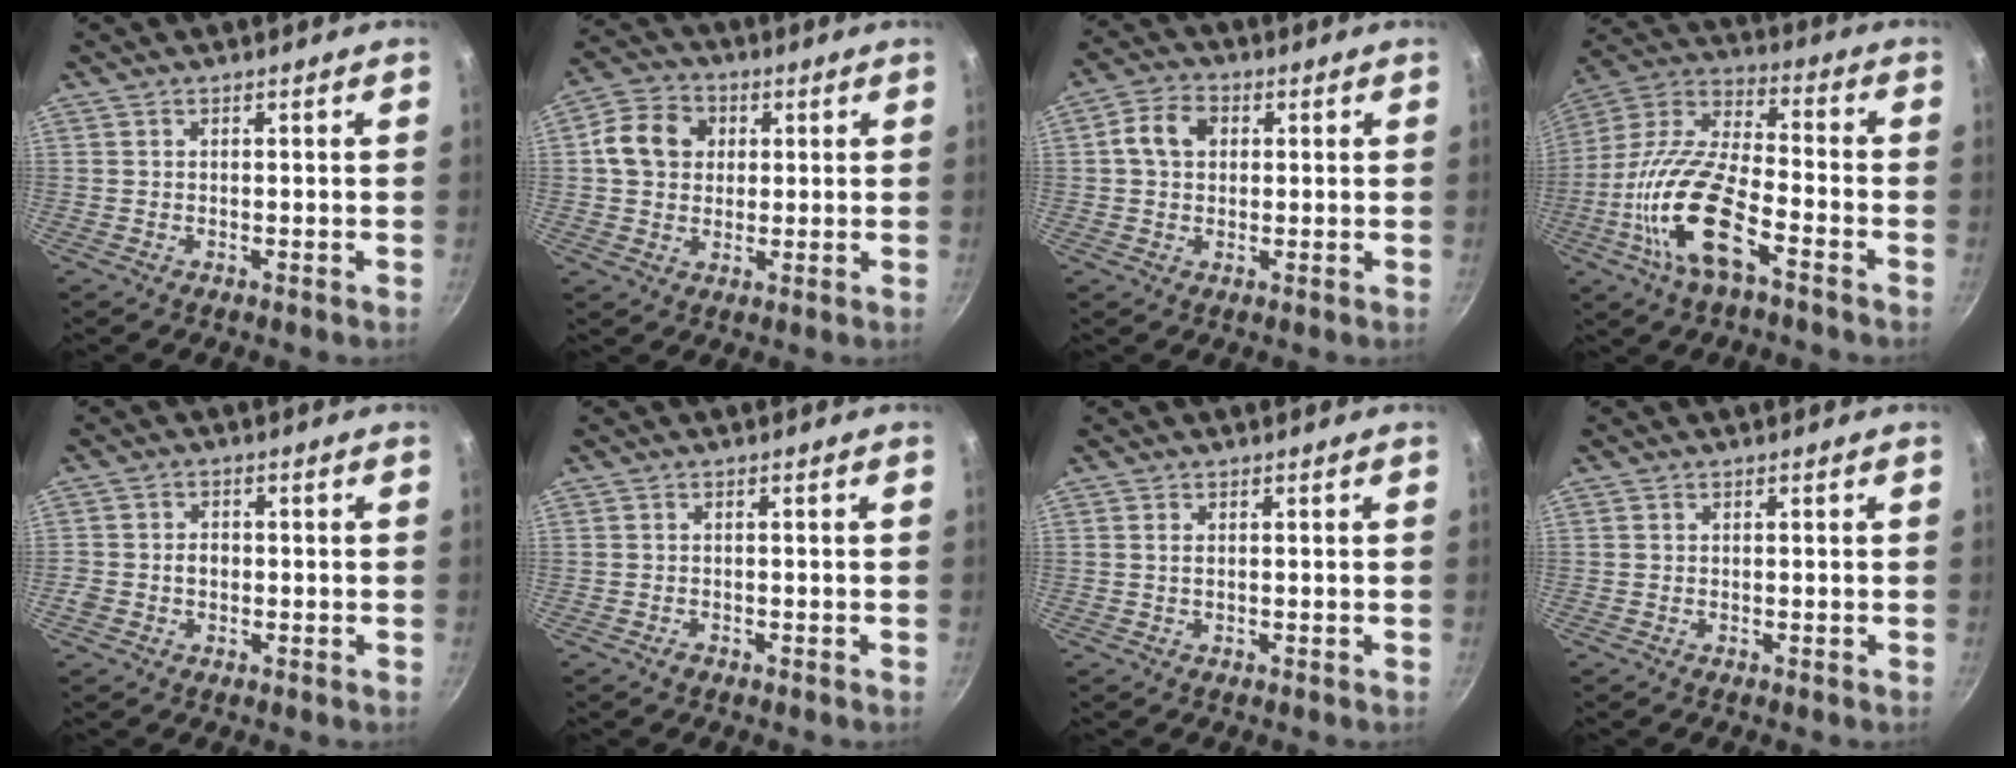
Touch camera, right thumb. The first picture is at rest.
{"total": 9.8, "force": [1.7, 8.1, 5.2], "torque": [-0.077, 0.011, 0.020]}
{"total": 6.7, "force": [1.3, 5.1, 4.3], "torque": [-0.070, 0.012, 0.017]}
{"total": 18.8, "force": [-7.3, 7.4, 15.8], "torque": [-0.326, 0.043, -0.135]}
{"total": 3.3, "force": [-0.4, 2.6, 1.9], "torque": [-0.024, 0.012, -0.006]}
{"total": 0.8, "force": [-0.6, 0.5, 0.3], "torque": [-0.005, 0.003, -0.011]}
{"total": 0.8, "force": [0.2, 0.3, 0.7], "torque": [-0.017, 0.003, 0.006]}
{"total": 0.0}